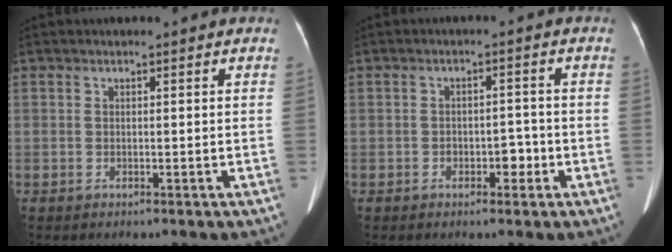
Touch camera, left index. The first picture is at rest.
{"total": 2.8, "force": [-1.3, 1.6, 1.9], "torque": [-0.025, 0.007, -0.016]}